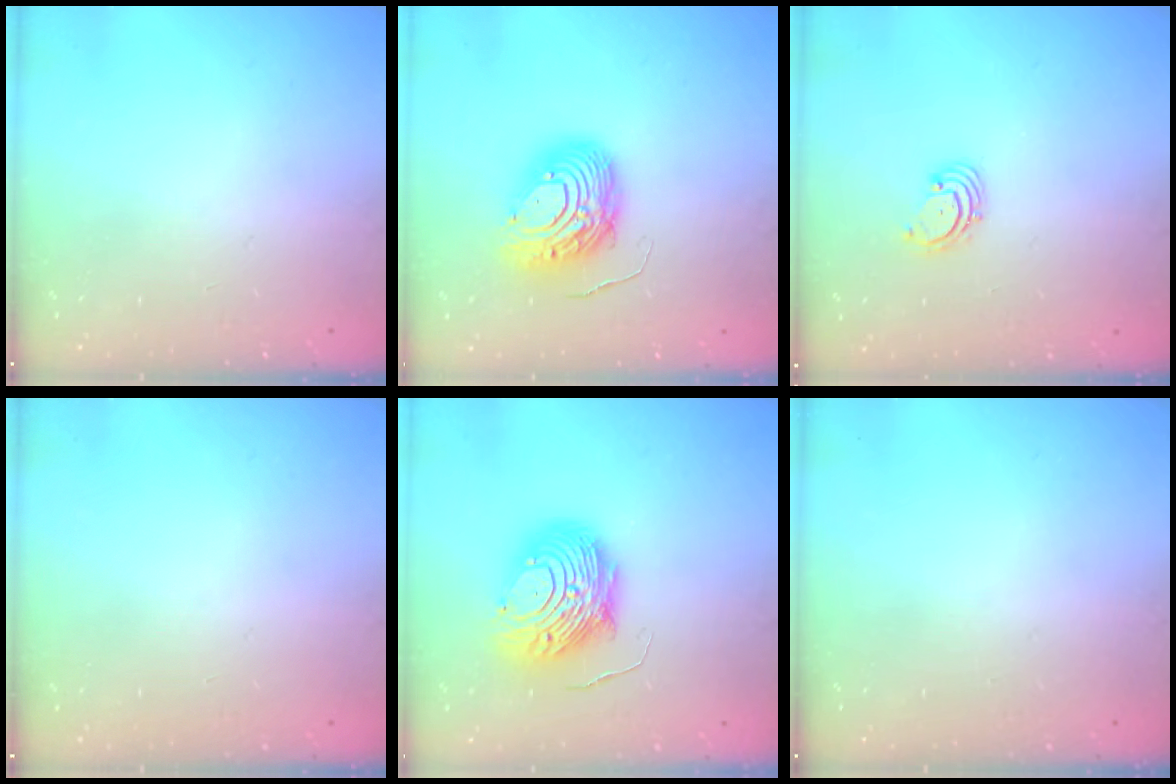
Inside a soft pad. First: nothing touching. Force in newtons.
{"total": 10.5, "press": 10.5, "slide": 0.9}
{"total": 1.9, "press": 1.8, "slide": 0.2}
{"total": 0.0}
{"total": 10.5, "press": 10.4, "slide": 1.0}
{"total": 0.0}